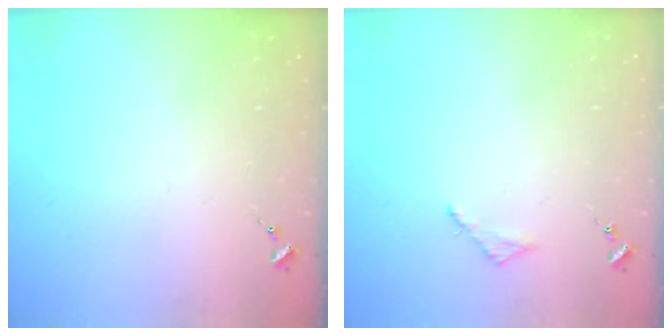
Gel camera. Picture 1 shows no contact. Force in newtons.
{"total": 2.8, "press": 2.7, "slide": 0.3}